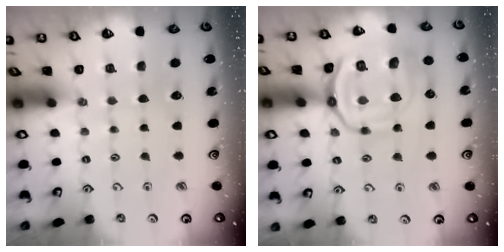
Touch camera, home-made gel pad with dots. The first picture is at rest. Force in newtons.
{"total": 18.1, "press": 18.1, "slide": 1.8}